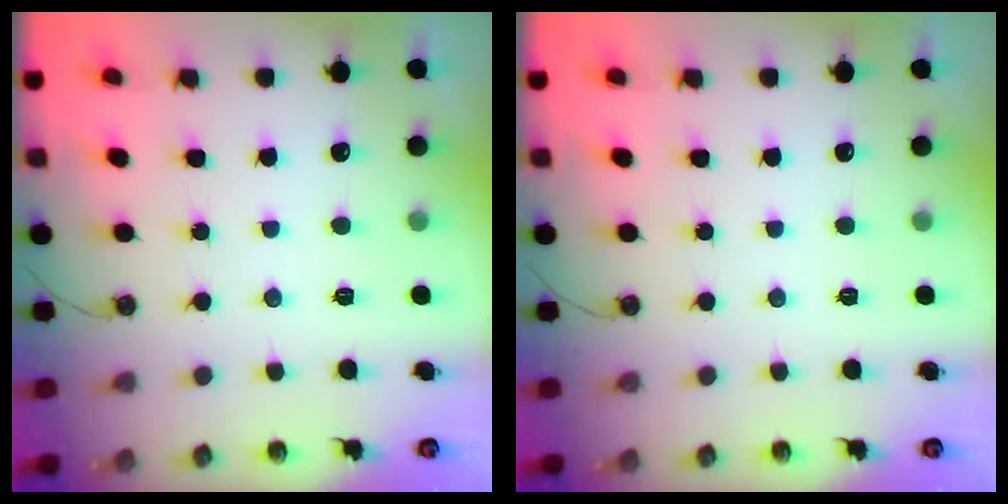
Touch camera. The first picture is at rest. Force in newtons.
{"total": 0.0}